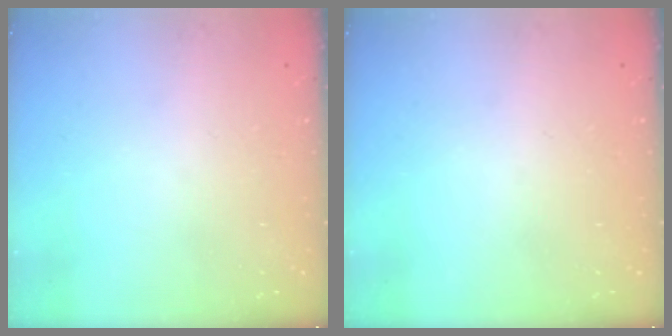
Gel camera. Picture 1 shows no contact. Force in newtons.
{"total": 0.0}